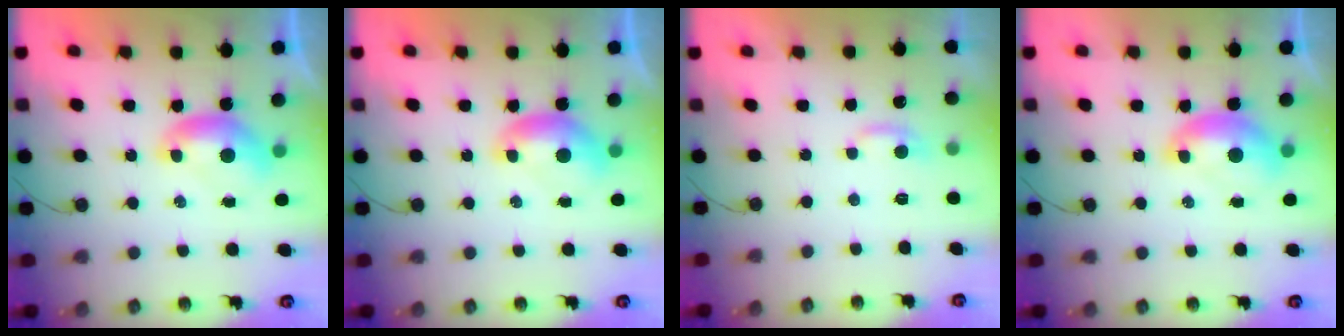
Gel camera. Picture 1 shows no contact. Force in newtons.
{"total": 0.0}
{"total": 1.2, "press": 1.0, "slide": 0.7}
{"total": 1.5, "press": 1.4, "slide": 0.6}